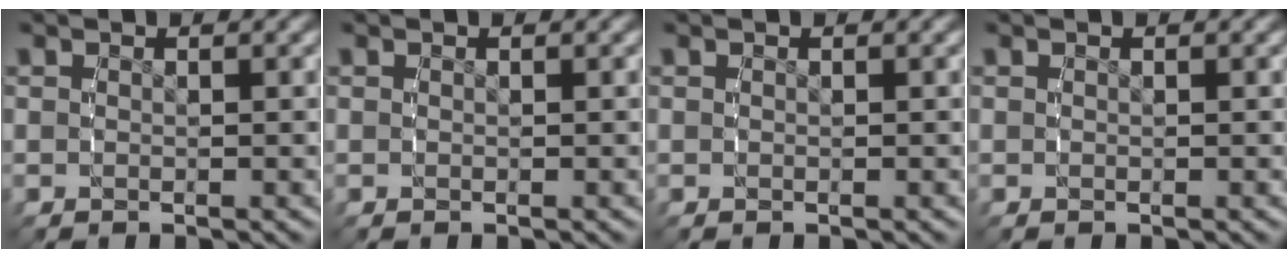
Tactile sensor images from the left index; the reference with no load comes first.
{"total": 0.0}
{"total": 0.0}
{"total": 0.0}